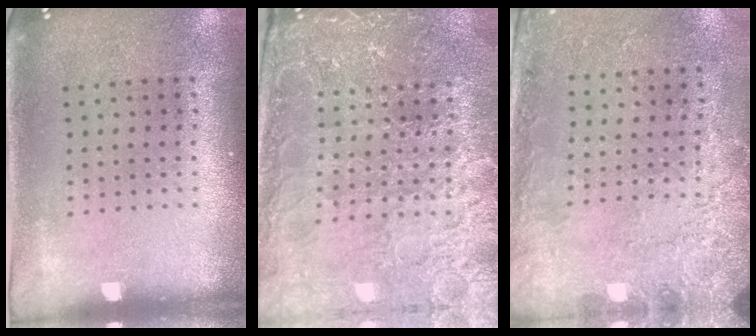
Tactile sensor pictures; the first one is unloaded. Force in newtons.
{"total": 4.6, "press": 4.4, "slide": 1.3}
{"total": 2.7, "press": 2.0, "slide": 1.8}